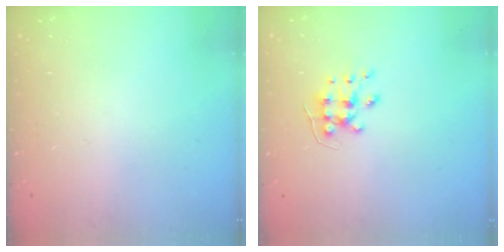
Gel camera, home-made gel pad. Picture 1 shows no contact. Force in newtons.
{"total": 6.4, "press": 6.4, "slide": 0.6}